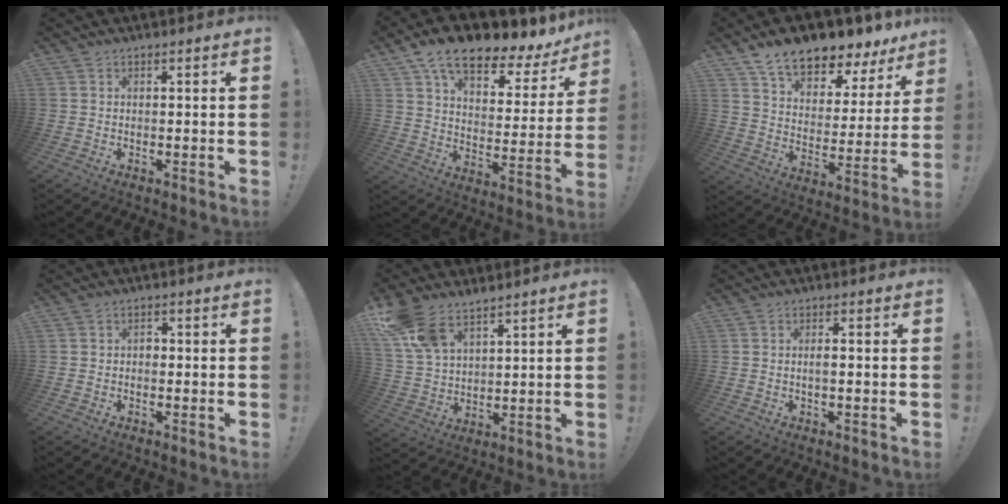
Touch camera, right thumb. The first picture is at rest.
{"total": 14.1, "force": [9.6, 6.1, 8.5], "torque": [-0.138, -0.065, 0.161]}
{"total": 12.8, "force": [10.8, 4.6, 5.1], "torque": [-0.095, -0.086, 0.190]}
{"total": 1.3, "force": [-0.7, 0.9, 0.6], "torque": [-0.010, 0.004, -0.014]}
{"total": 11.5, "force": [8.5, 5.6, 5.5], "torque": [-0.115, -0.037, 0.167]}
{"total": 2.1, "force": [-0.4, 0.4, 2.1], "torque": [-0.038, 0.004, -0.009]}